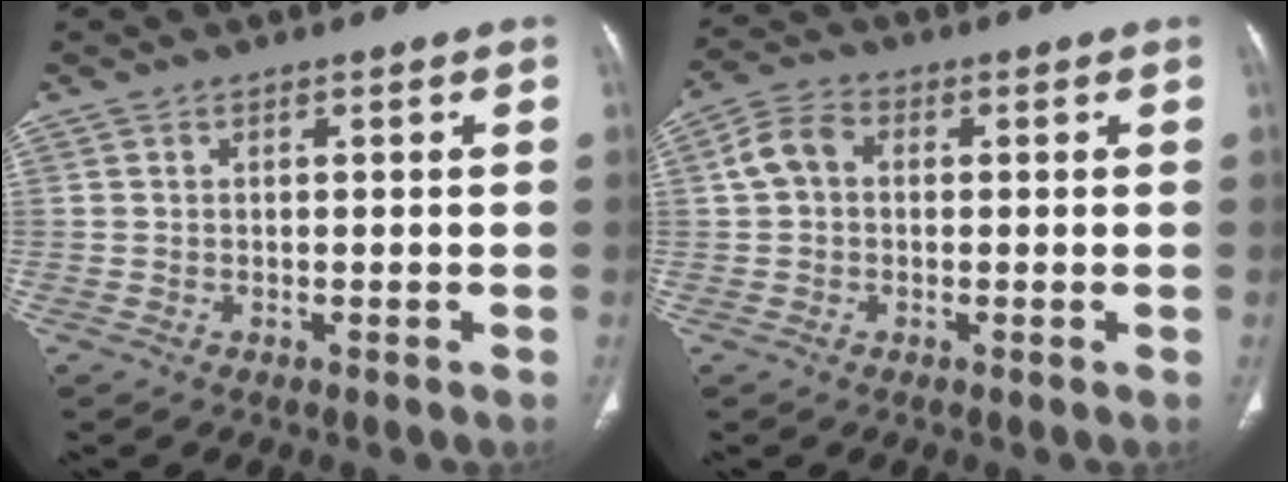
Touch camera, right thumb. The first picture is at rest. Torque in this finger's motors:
{"motor_torque": [-0.71, 0.80, -0.09, -0.02, 0.04]}